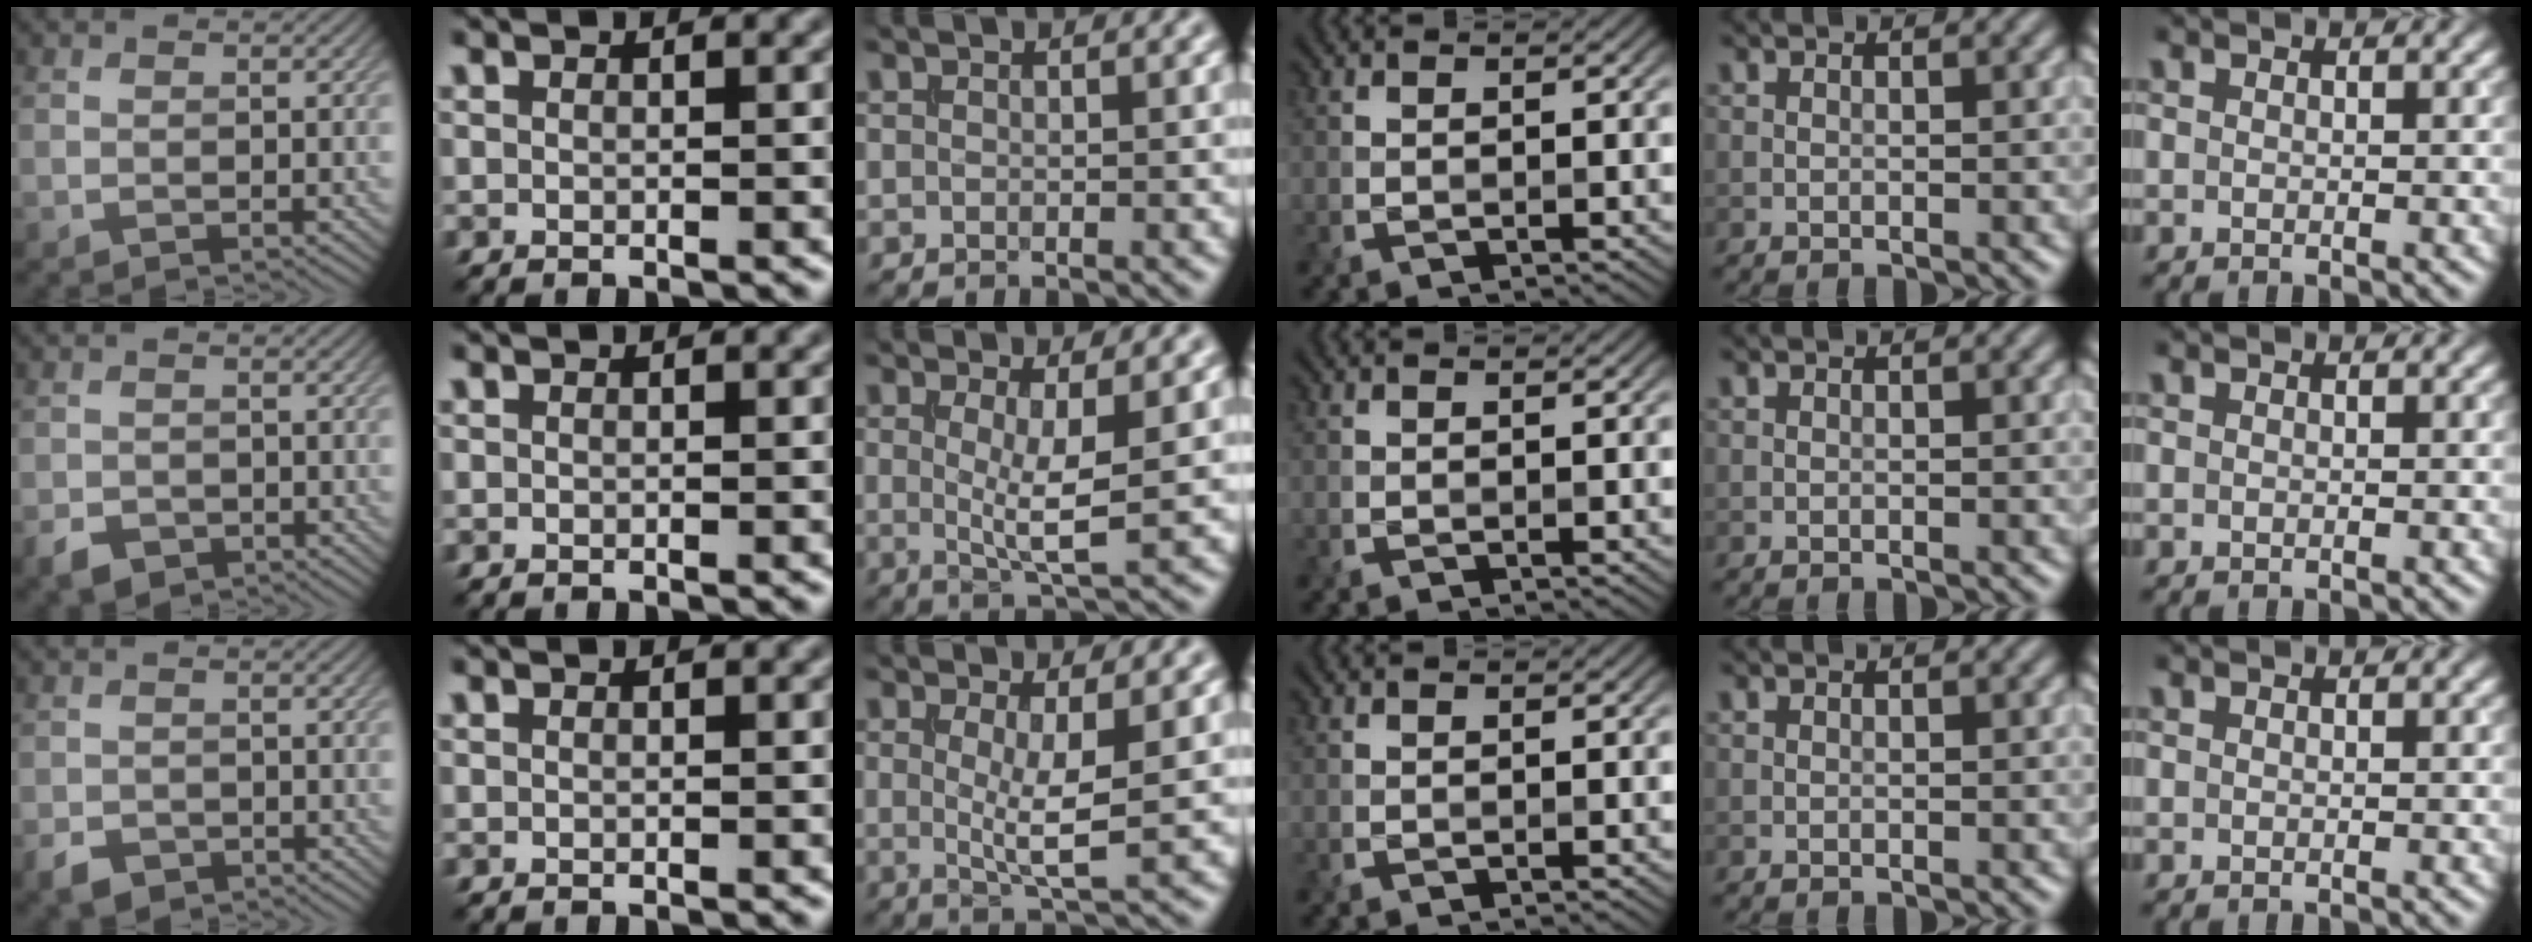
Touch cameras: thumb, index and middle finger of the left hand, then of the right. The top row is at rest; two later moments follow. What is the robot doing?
{"motion": "extract", "object": "file holder"}